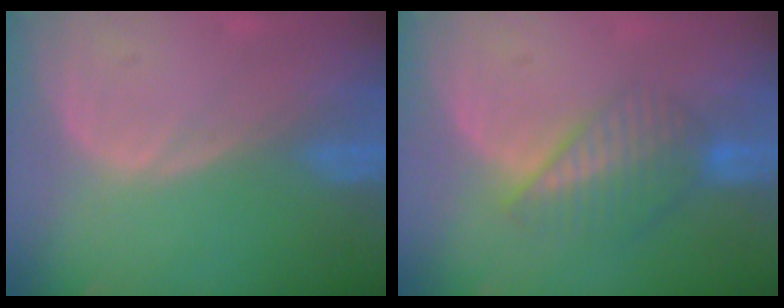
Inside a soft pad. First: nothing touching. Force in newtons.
{"total": 6.8, "press": 5.9, "slide": 3.4}